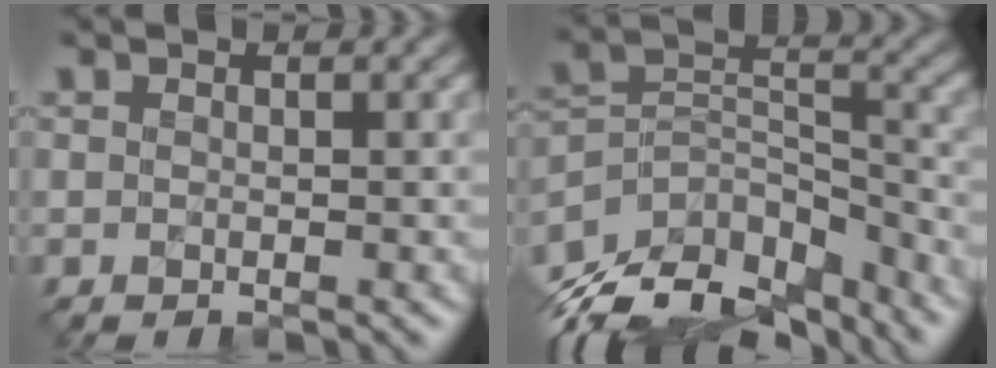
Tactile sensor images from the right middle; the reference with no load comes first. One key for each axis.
{"total": 11.5, "fx": -9.0, "fy": 5.8, "fz": 4.2, "tx": -0.107, "ty": 0.027, "tz": -0.138}